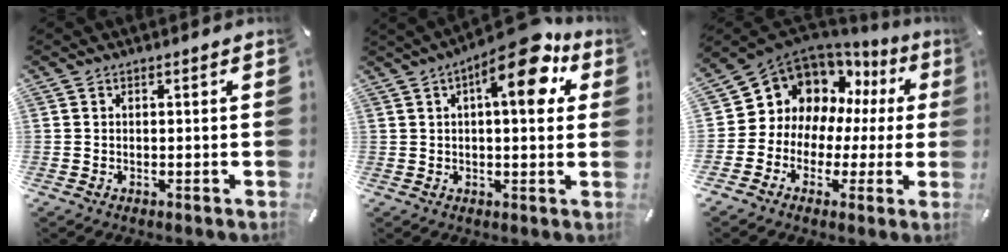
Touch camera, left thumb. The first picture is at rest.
{"total": 15.2, "force": [6.9, 5.6, 12.4], "torque": [-0.171, -0.032, 0.104]}
{"total": 10.4, "force": [4.2, 9.2, 2.4], "torque": [-0.056, -0.051, 0.087]}